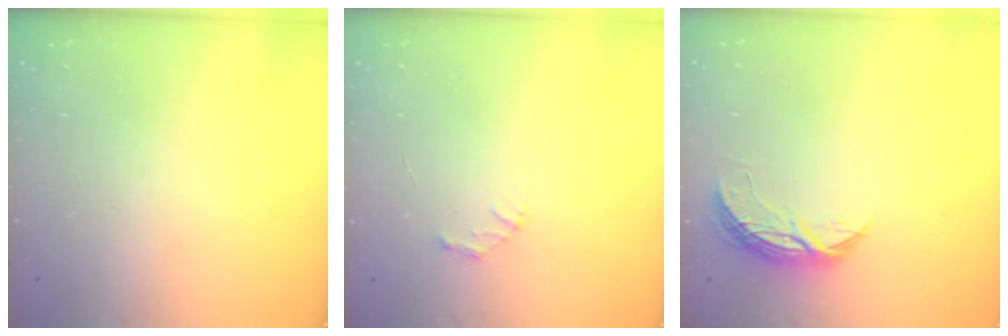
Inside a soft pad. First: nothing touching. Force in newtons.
{"total": 2.1, "press": 2.1, "slide": 0.2}
{"total": 7.1, "press": 7.1, "slide": 0.4}